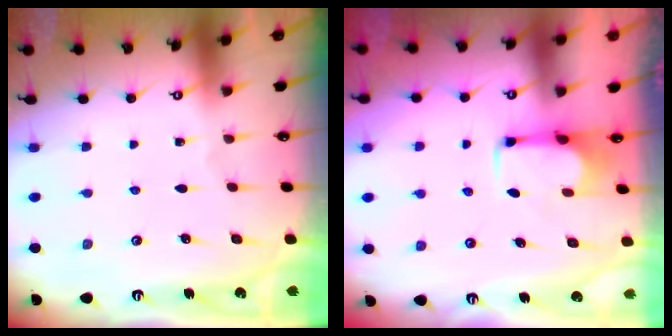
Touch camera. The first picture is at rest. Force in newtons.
{"total": 2.8, "press": 2.5, "slide": 1.1}